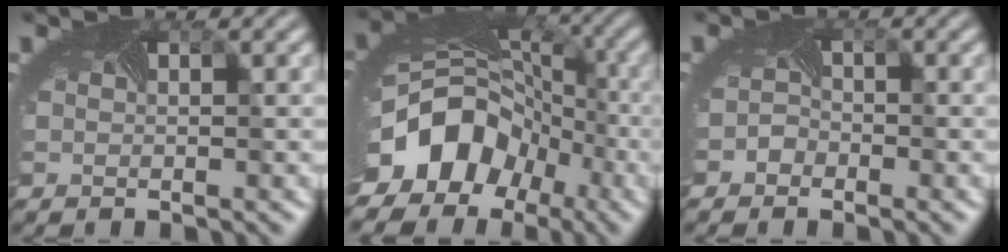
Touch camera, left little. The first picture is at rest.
{"total": 14.7, "force": [-6.8, 11.1, 6.9], "torque": [-0.136, -0.030, -0.109]}
{"total": 1.4, "force": [-1.2, 0.6, -0.2], "torque": [0.000, -0.003, -0.027]}